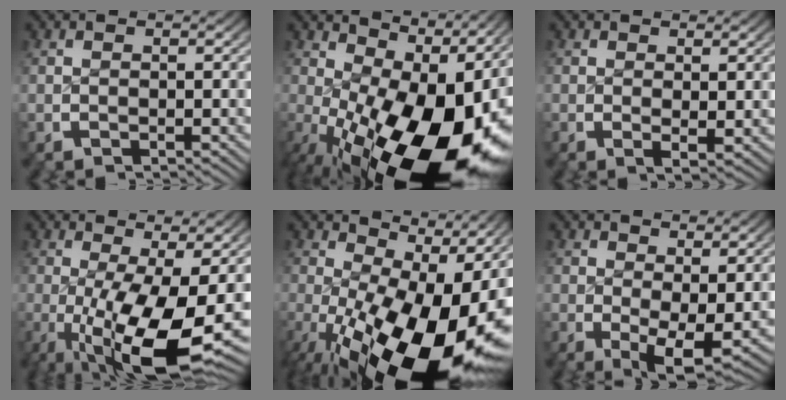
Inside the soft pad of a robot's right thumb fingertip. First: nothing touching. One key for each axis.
{"total": 19.1, "fx": -2.6, "fy": 10.5, "fz": 15.7, "tx": -0.254, "ty": -0.063, "tz": 0.001}
{"total": 1.3, "fx": 0.6, "fy": 0.5, "fz": 1.1, "tx": -0.016, "ty": -0.007, "tz": 0.013}
{"total": 13.7, "fx": -2.6, "fy": 6.1, "fz": 12.0, "tx": -0.208, "ty": -0.050, "tz": -0.012}
{"total": 18.3, "fx": -3.1, "fy": 10.4, "fz": 14.7, "tx": -0.244, "ty": -0.070, "tz": -0.007}
{"total": 4.5, "fx": -0.2, "fy": 2.3, "fz": 3.8, "tx": -0.067, "ty": -0.031, "tz": 0.007}